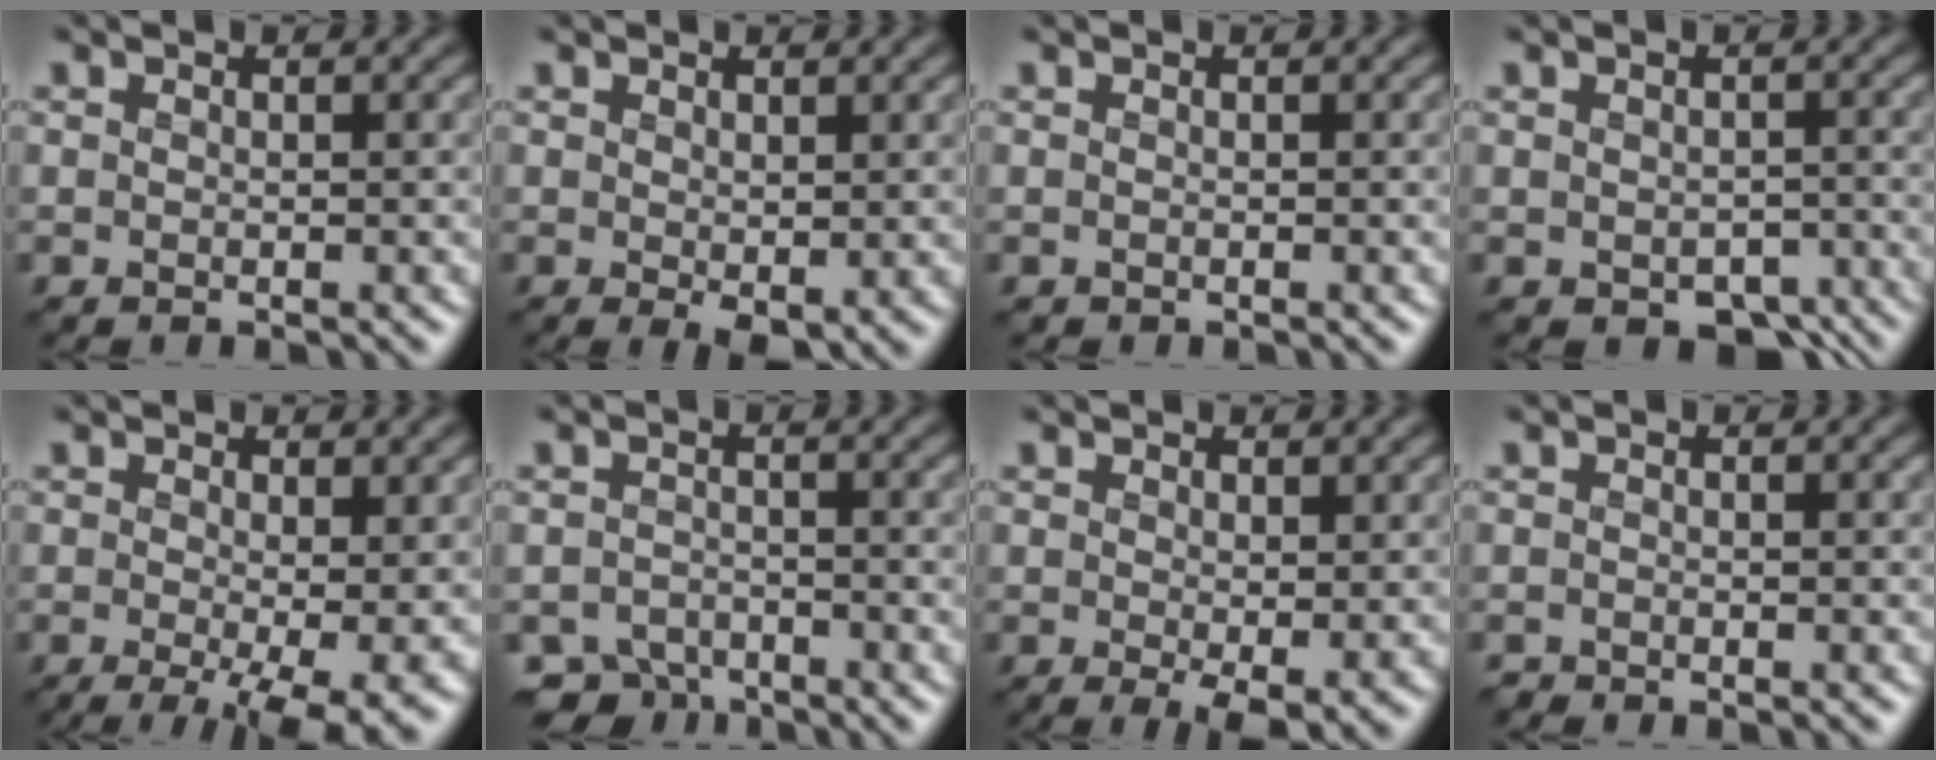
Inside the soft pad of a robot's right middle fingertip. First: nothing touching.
{"total": 1.8, "force": [0.1, 0.7, 1.7], "torque": [-0.028, -0.009, 0.008]}
{"total": 0.0}
{"total": 4.0, "force": [-2.5, 2.2, 2.2], "torque": [-0.025, -0.018, -0.033]}
{"total": 6.6, "force": [-1.4, 1.4, 6.3], "torque": [-0.088, -0.021, -0.014]}
{"total": 3.6, "force": [-3.2, 1.4, 0.6], "torque": [-0.002, -0.011, -0.063]}
{"total": 2.5, "force": [0.0, 0.6, 2.4], "torque": [-0.038, -0.010, 0.005]}
{"total": 1.2, "force": [-1.2, -0.1, -0.1], "torque": [0.002, -0.011, -0.021]}